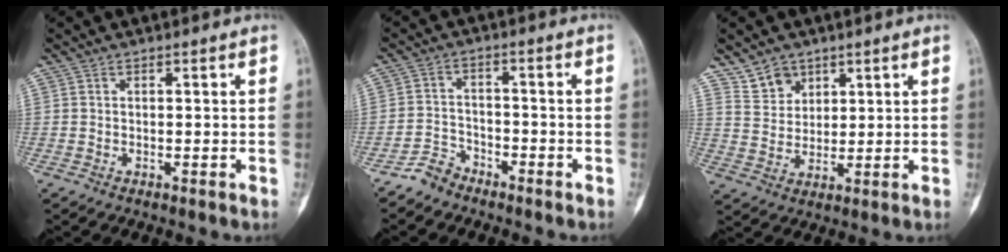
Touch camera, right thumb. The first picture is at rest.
{"total": 4.2, "force": [-3.6, 2.0, 0.4], "torque": [0.002, 0.023, -0.074]}
{"total": 5.8, "force": [4.1, 4.0, 1.0], "torque": [0.005, -0.028, 0.087]}